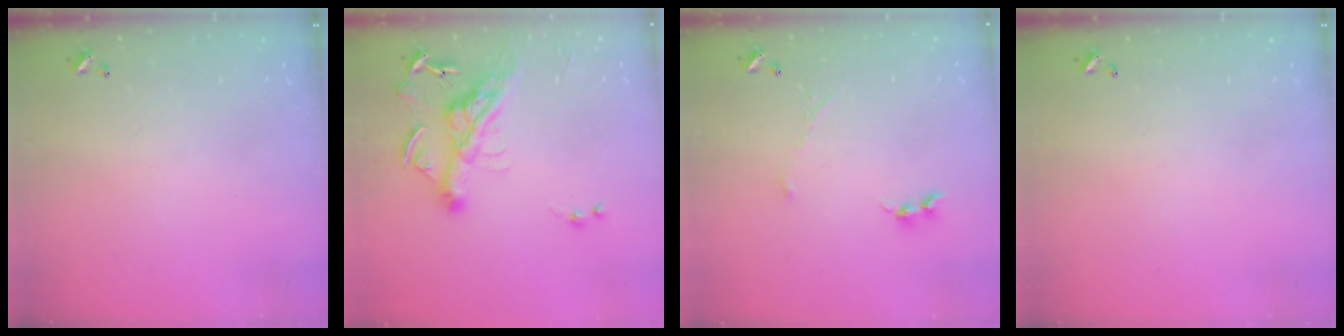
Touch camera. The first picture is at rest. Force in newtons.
{"total": 9.2, "press": 9.2, "slide": 1.3}
{"total": 1.2, "press": 1.2, "slide": 0.1}
{"total": 0.0}